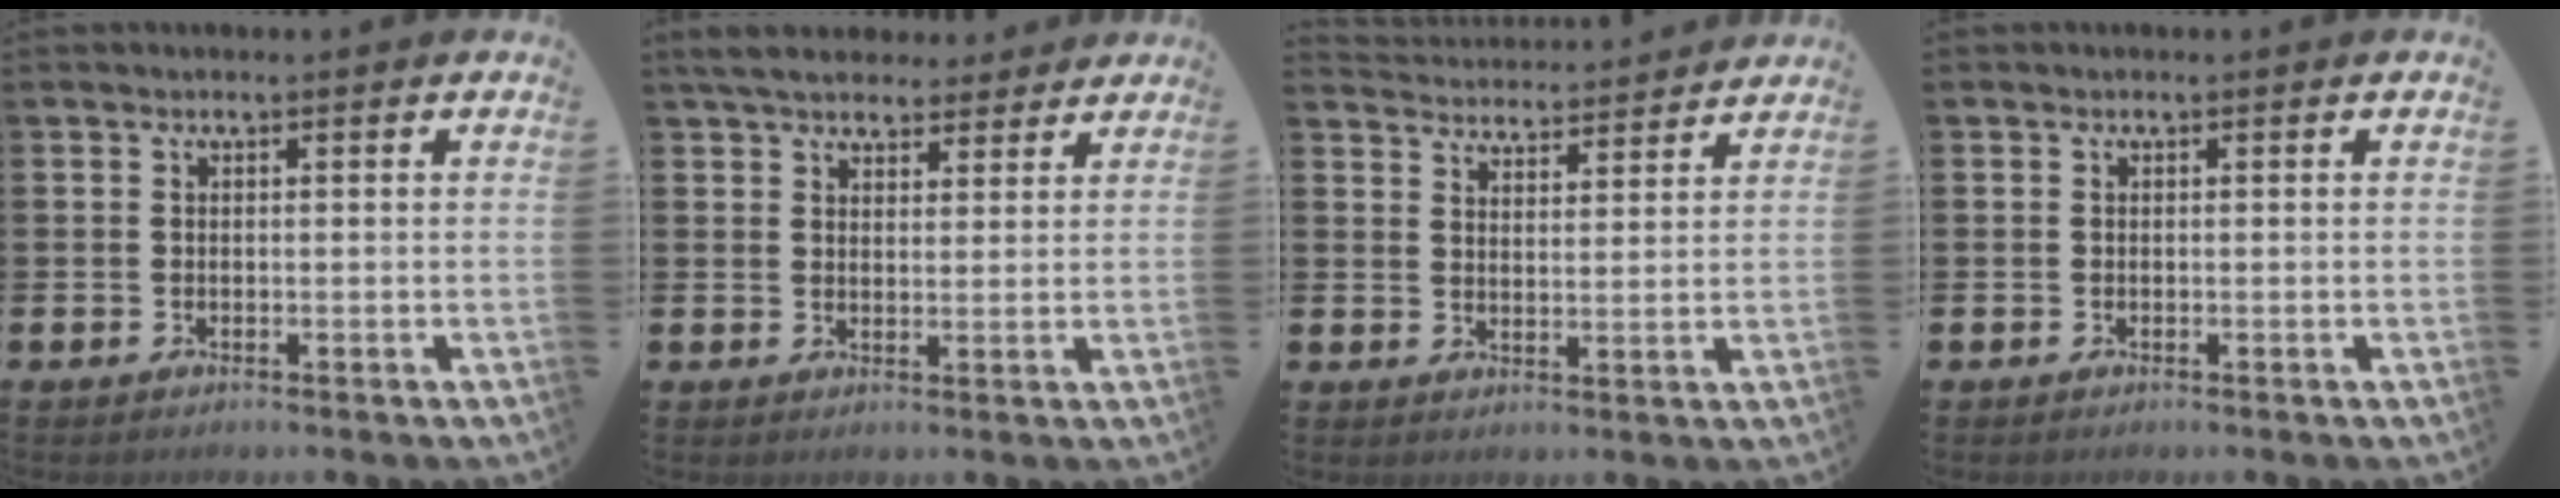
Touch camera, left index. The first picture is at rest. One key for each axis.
{"total": 5.2, "fx": 4.9, "fy": 1.6, "fz": 1.0, "tx": -0.033, "ty": -0.016, "tz": 0.089}
{"total": 4.4, "fx": 4.4, "fy": 0.2, "fz": -0.4, "tx": -0.005, "ty": -0.037, "tz": 0.076}
{"total": 0.0}